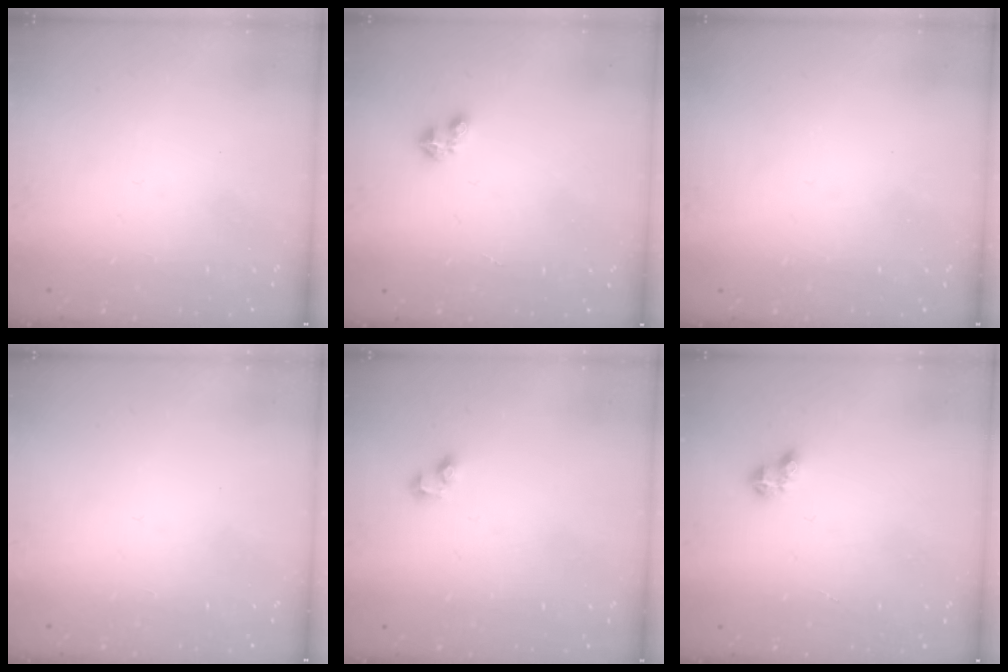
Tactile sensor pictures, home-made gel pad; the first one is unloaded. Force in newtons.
{"total": 2.9, "press": 2.9, "slide": 0.5}
{"total": 0.7, "press": 0.6, "slide": 0.4}
{"total": 0.0}
{"total": 2.7, "press": 2.5, "slide": 1.2}
{"total": 3.3, "press": 3.3, "slide": 0.4}